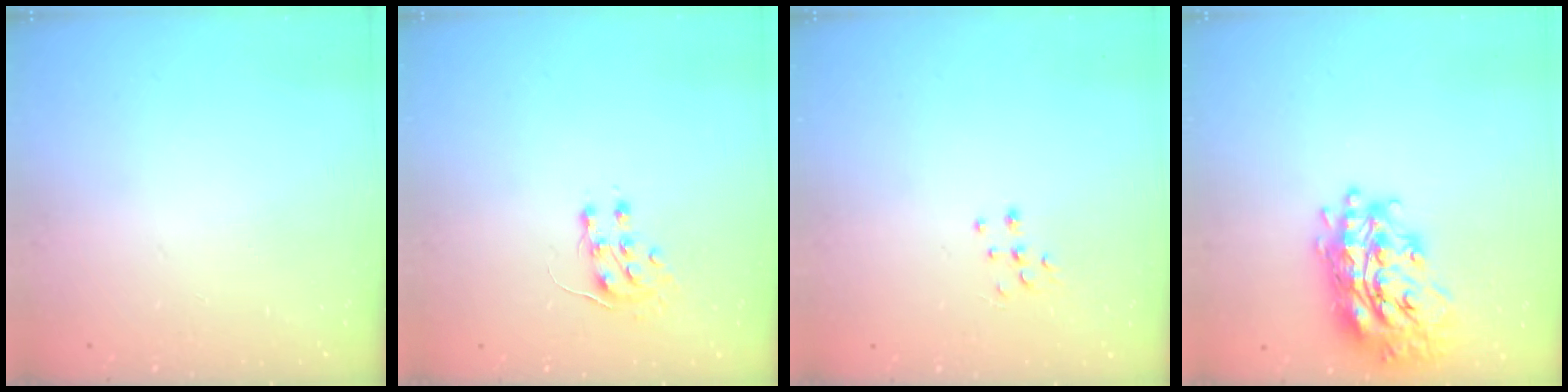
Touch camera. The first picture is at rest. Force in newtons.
{"total": 7.4, "press": 7.4, "slide": 0.7}
{"total": 5.2, "press": 5.2, "slide": 0.3}
{"total": 21.6, "press": 21.5, "slide": 1.8}